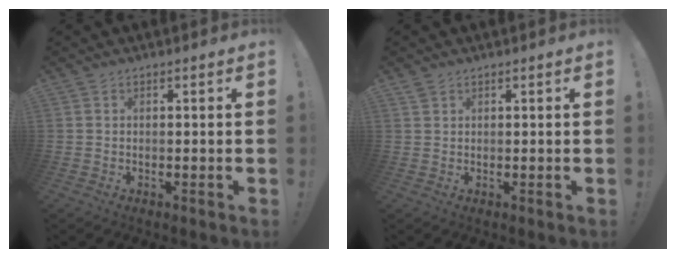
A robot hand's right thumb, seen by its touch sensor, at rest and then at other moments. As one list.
[{"total": 1.3, "force": [1.0, 0.7, 0.5], "torque": [-0.004, -0.003, 0.018]}]